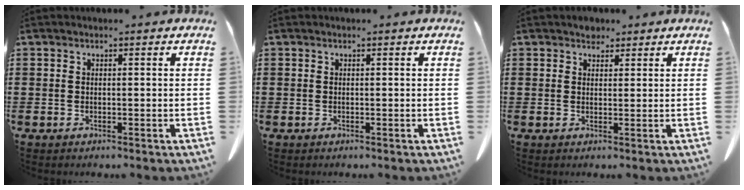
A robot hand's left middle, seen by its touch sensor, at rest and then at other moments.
{"total": 0.0}
{"total": 2.1, "force": [1.9, 1.0, 0.1], "torque": [-0.007, 0.006, 0.038]}